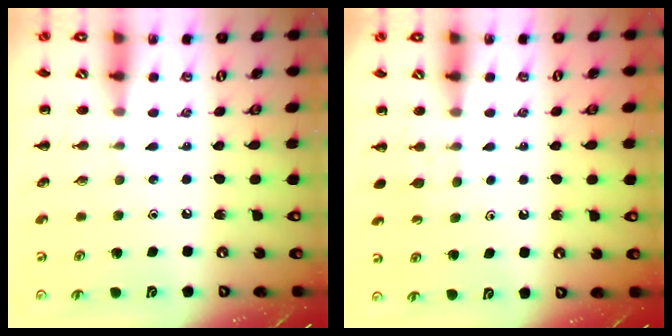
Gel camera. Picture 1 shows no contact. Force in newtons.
{"total": 4.2, "press": 3.9, "slide": 1.4}